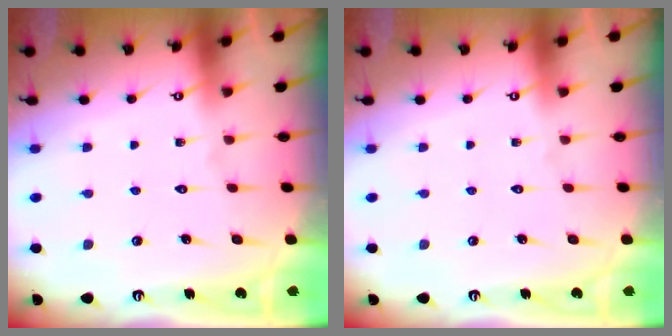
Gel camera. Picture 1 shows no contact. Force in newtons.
{"total": 0.0}